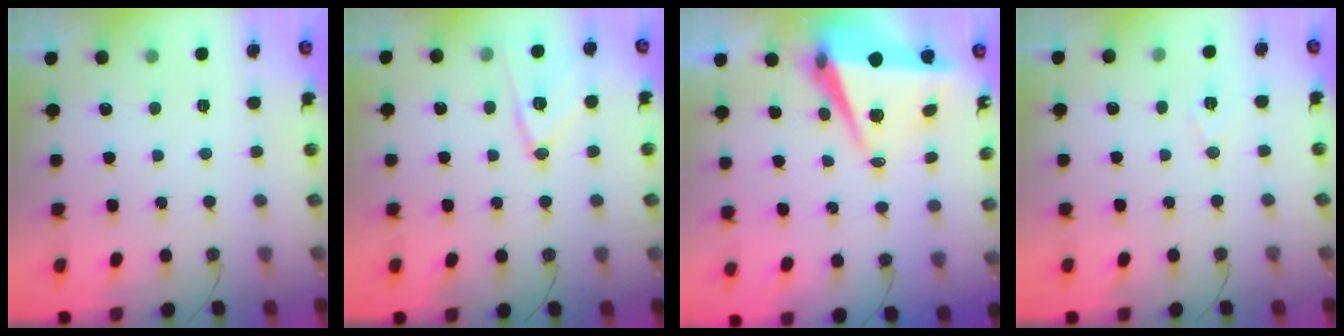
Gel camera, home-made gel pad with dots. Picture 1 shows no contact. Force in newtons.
{"total": 13.2, "press": 13.1, "slide": 1.2}
{"total": 8.7, "press": 7.5, "slide": 4.3}
{"total": 7.4, "press": 5.8, "slide": 4.5}